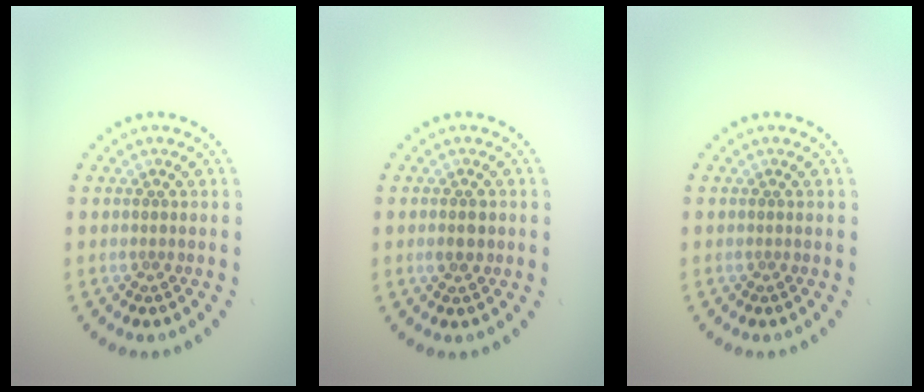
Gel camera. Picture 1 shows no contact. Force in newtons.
{"total": 1.9, "press": 1.9, "slide": 0.1}
{"total": 0.0}